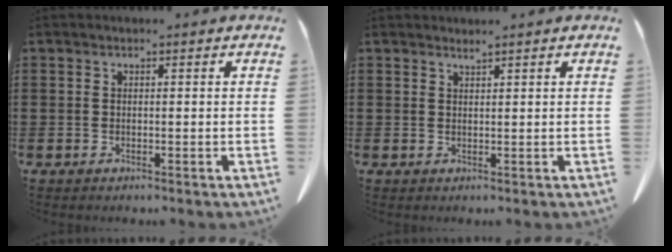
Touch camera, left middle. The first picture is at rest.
{"total": 1.1, "force": [1.0, -0.1, 0.3], "torque": [-0.008, -0.005, 0.022]}